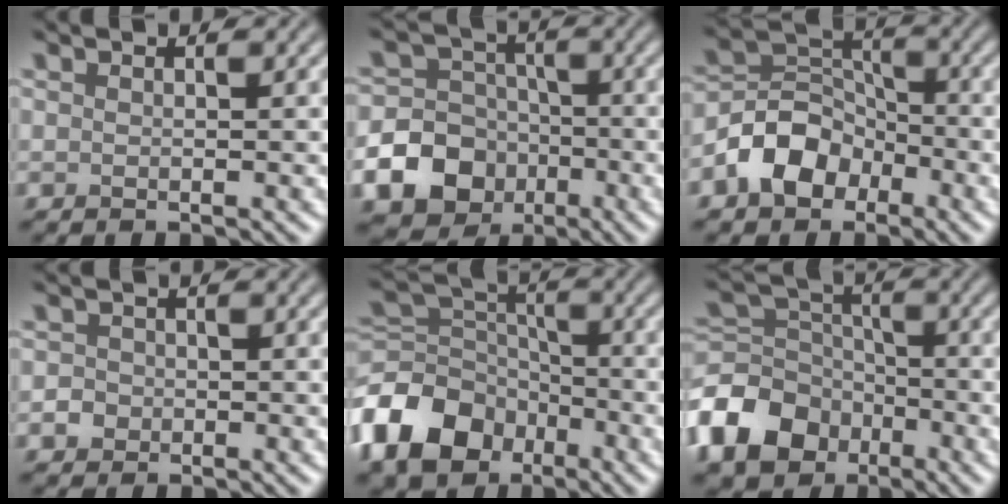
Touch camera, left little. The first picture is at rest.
{"total": 12.5, "force": [-5.1, 10.8, 3.4], "torque": [-0.077, -0.035, -0.105]}
{"total": 5.7, "force": [-3.0, 4.1, 2.6], "torque": [-0.038, 0.007, -0.065]}
{"total": 1.4, "force": [-0.5, 1.2, 0.3], "torque": [0.003, 0.003, -0.012]}
{"total": 10.0, "force": [-5.3, 7.0, 4.8], "torque": [-0.111, -0.004, -0.120]}
{"total": 9.0, "force": [-4.7, 6.6, 3.9], "torque": [-0.091, -0.001, -0.112]}